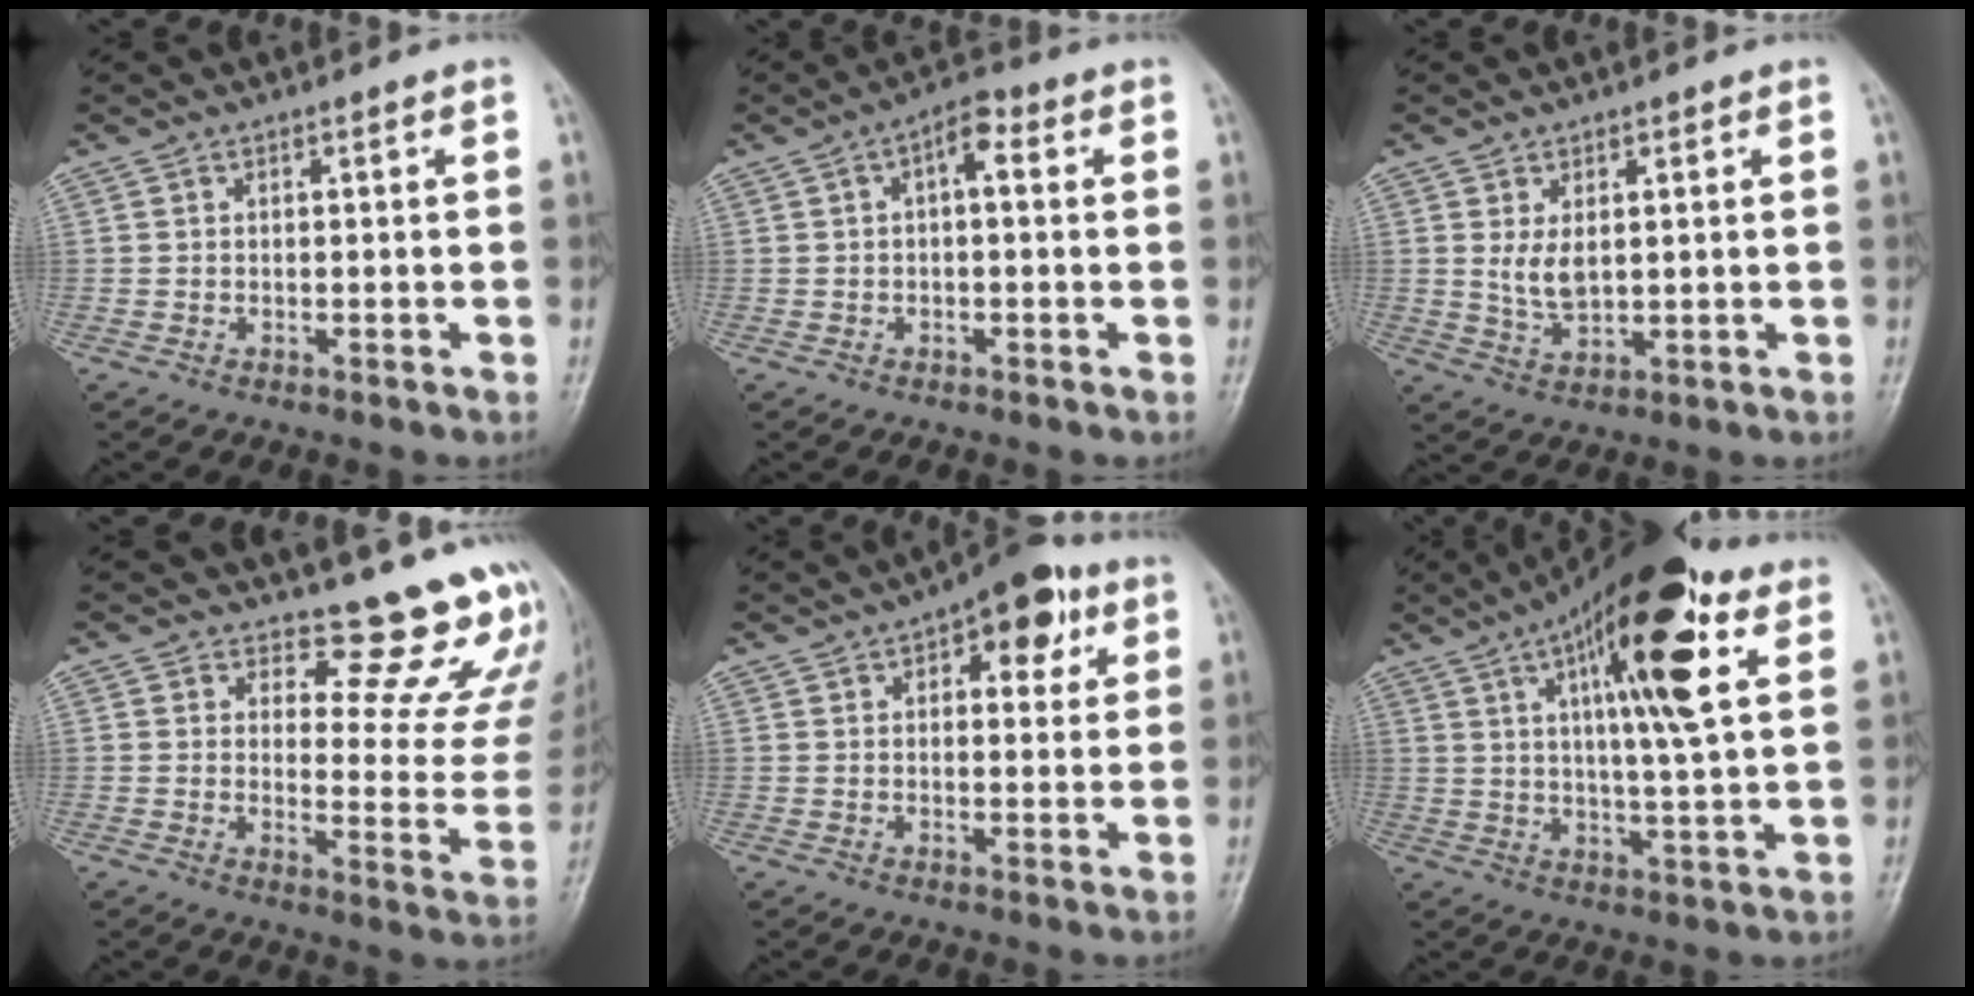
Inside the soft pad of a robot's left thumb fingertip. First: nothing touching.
{"total": 4.9, "force": [1.0, 2.3, 4.2], "torque": [-0.054, 0.019, 0.006]}
{"total": 4.7, "force": [1.1, 2.7, 3.7], "torque": [-0.062, -0.012, 0.028]}
{"total": 13.8, "force": [13.0, 3.5, 2.9], "torque": [0.006, -0.155, 0.138]}
{"total": 10.8, "force": [5.0, 5.4, 7.9], "torque": [-0.064, -0.004, 0.060]}
{"total": 19.1, "force": [7.6, 4.9, 16.8], "torque": [-0.251, -0.010, 0.115]}